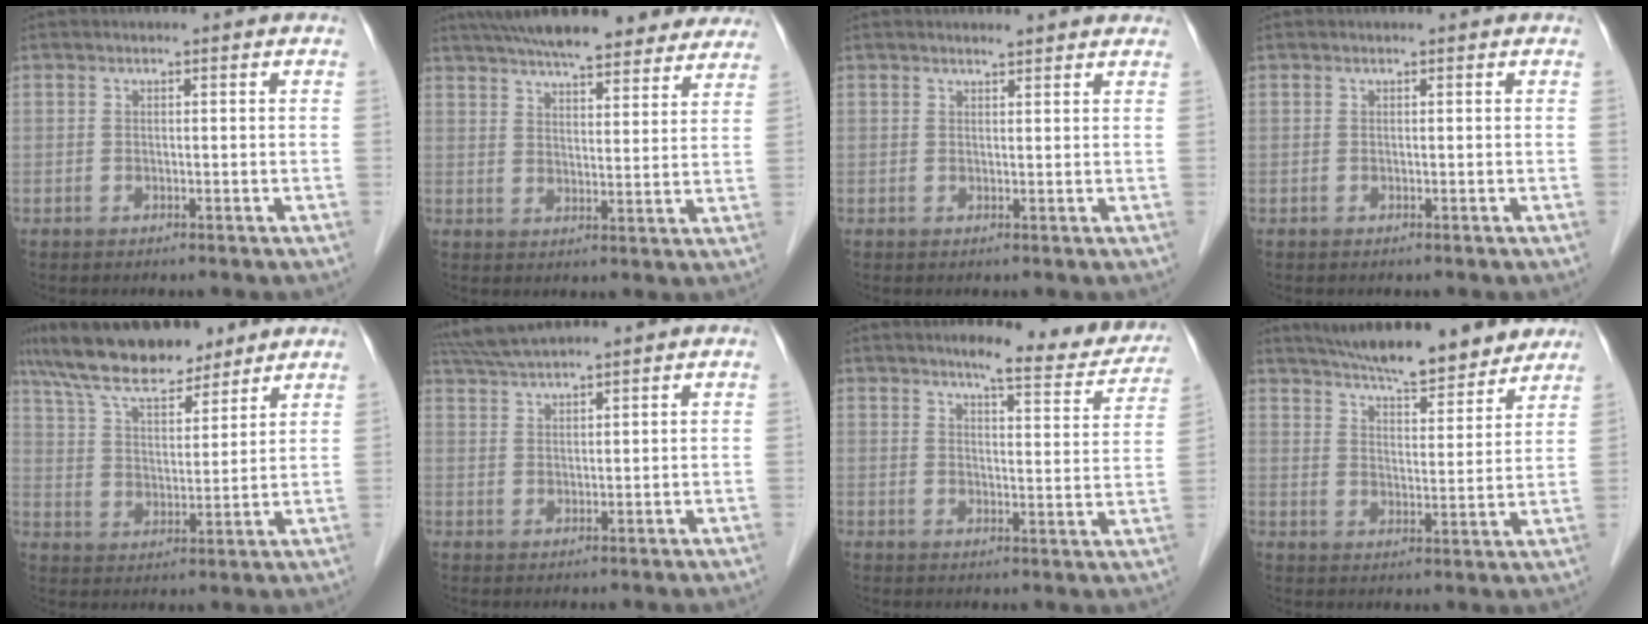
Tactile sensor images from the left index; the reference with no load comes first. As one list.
[{"total": 22.0, "force": [18.9, 4.9, 10.1], "torque": [-0.162, 0.031, 0.246]}, {"total": 3.2, "force": [3.1, 0.4, 0.9], "torque": [-0.017, 0.009, 0.031]}, {"total": 0.0}, {"total": 14.0, "force": [11.6, 4.1, 6.7], "torque": [-0.125, 0.032, 0.207]}, {"total": 6.0, "force": [5.5, -0.6, 2.3], "torque": [-0.049, 0.029, 0.106]}, {"total": 11.2, "force": [9.8, 2.0, 5.2], "torque": [-0.053, -0.008, 0.108]}, {"total": 15.8, "force": [14.0, 2.7, 7.0], "torque": [-0.105, 0.009, 0.201]}]